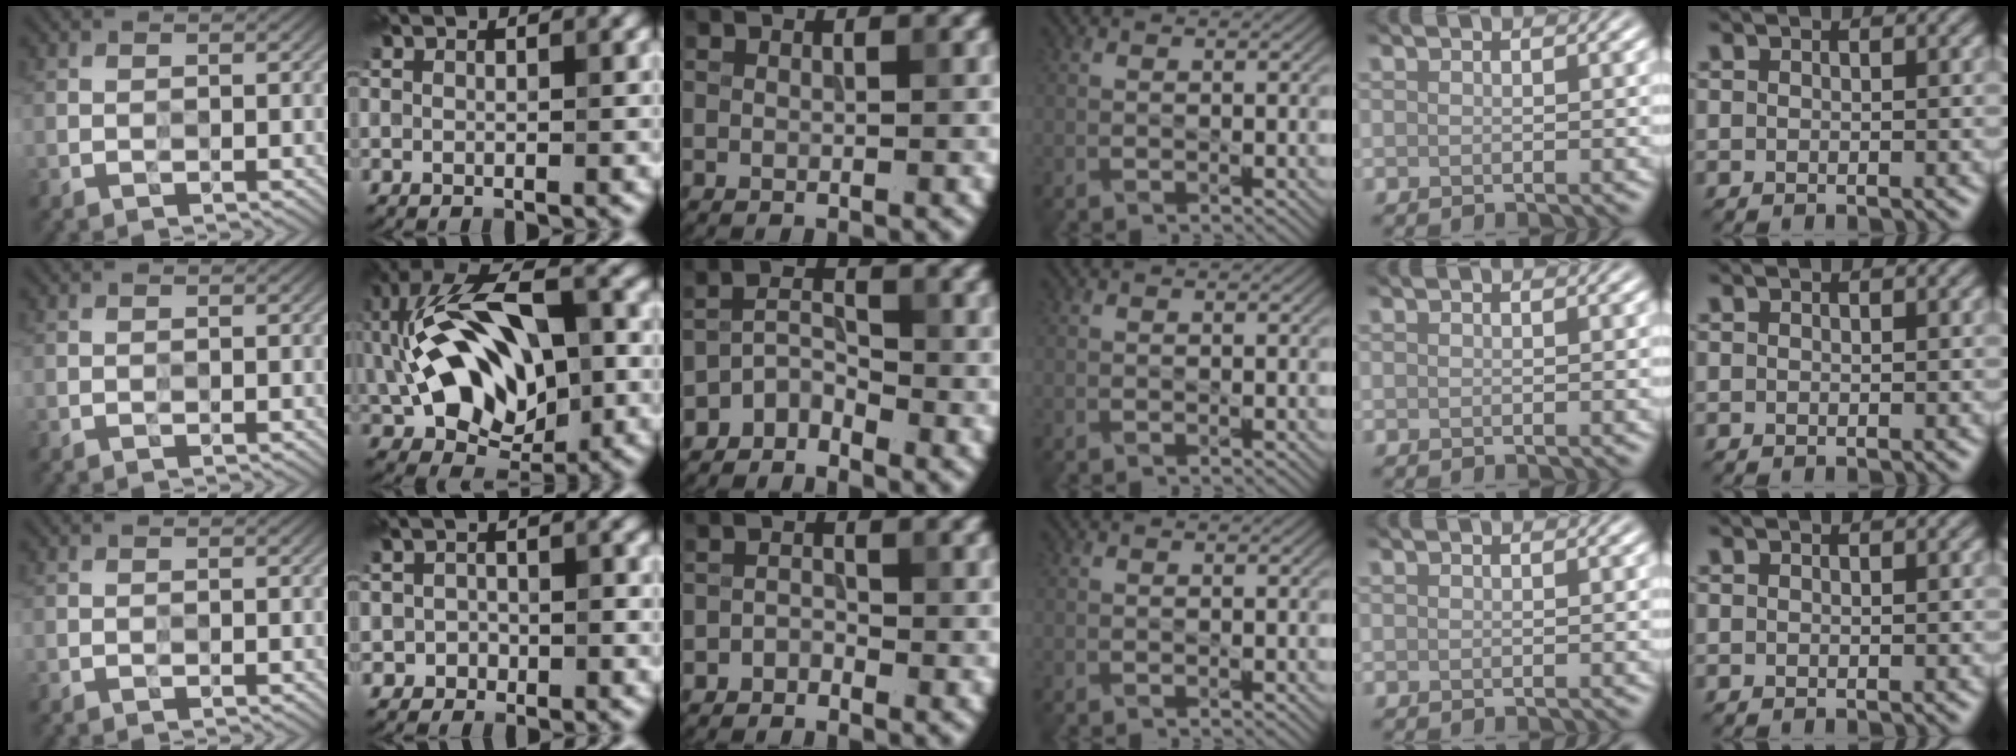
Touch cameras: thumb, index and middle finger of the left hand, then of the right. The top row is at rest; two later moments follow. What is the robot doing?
{"motion": "press", "object": "button"}